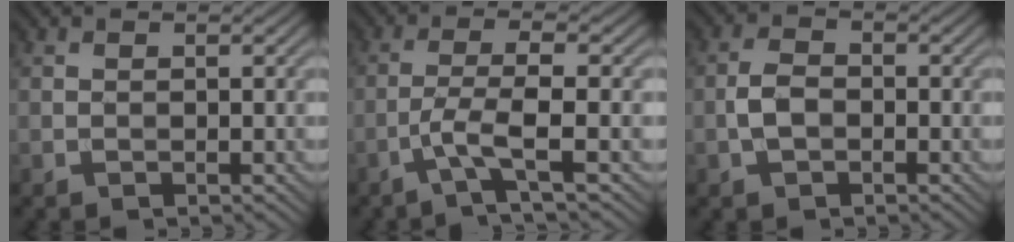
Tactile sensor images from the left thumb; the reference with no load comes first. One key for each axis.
{"total": 4.3, "fx": -1.8, "fy": 0.4, "fz": 3.9, "tx": -0.073, "ty": 0.012, "tz": -0.056}
{"total": 2.9, "fx": -1.0, "fy": 1.8, "fz": 2.1, "tx": -0.042, "ty": 0.005, "tz": -0.023}